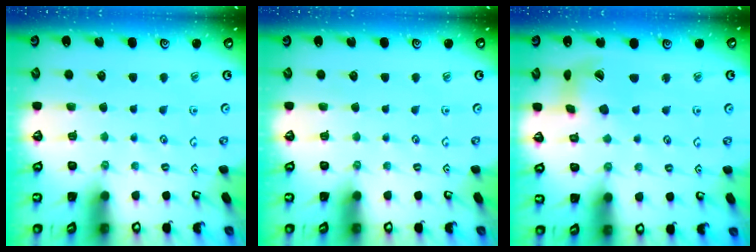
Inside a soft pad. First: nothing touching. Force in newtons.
{"total": 0.0}
{"total": 9.5, "press": 9.4, "slide": 1.2}